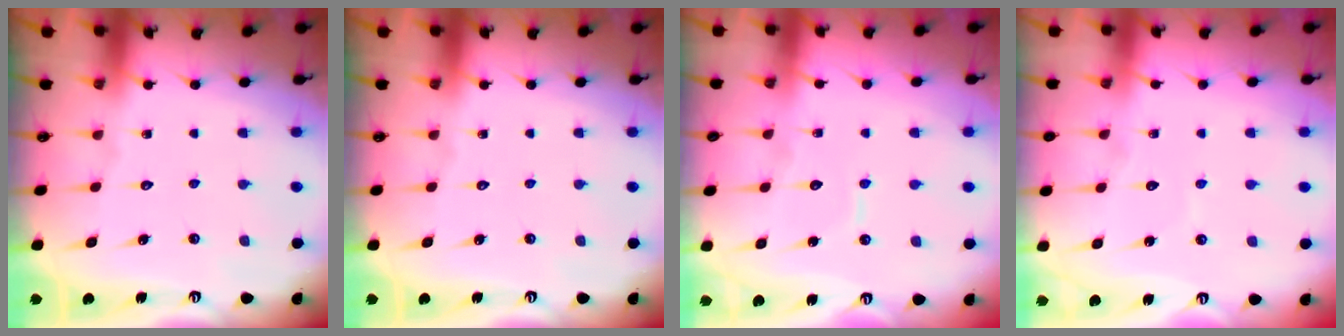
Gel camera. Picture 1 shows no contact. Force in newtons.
{"total": 0.0}
{"total": 4.8, "press": 4.7, "slide": 0.3}
{"total": 2.5, "press": 2.5, "slide": 0.2}